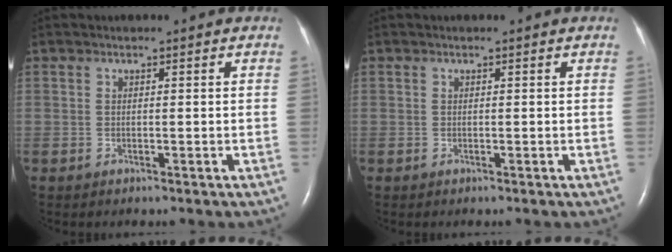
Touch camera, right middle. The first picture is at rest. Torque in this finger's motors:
{"motor_torque": [-0.06, -0.02, -0.01, -0.01]}